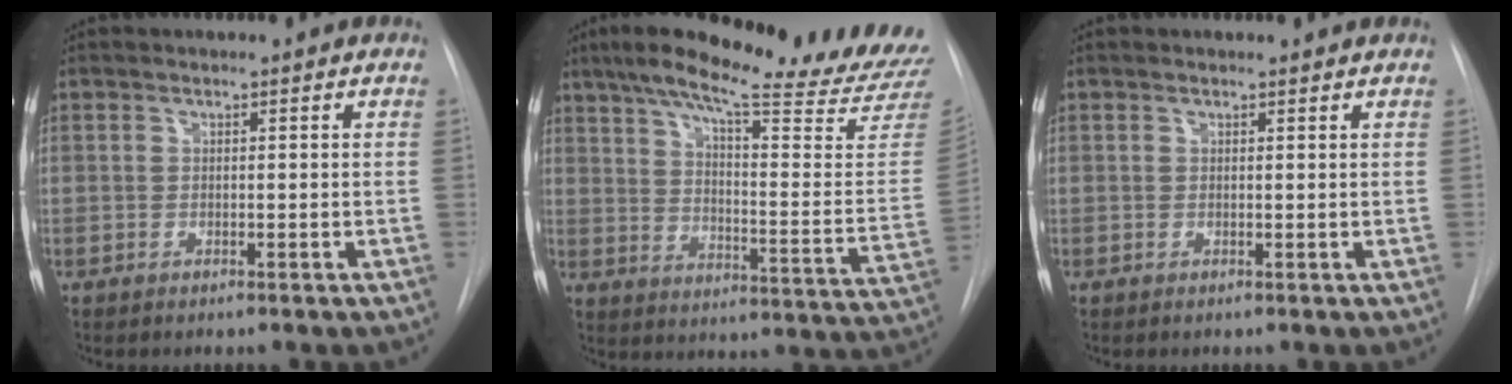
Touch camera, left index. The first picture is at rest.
{"total": 30.0, "force": [25.8, 2.2, 15.3], "torque": [-0.219, -0.080, 0.327]}
{"total": 1.0, "force": [1.0, 0.2, 0.0], "torque": [-0.010, 0.003, 0.012]}